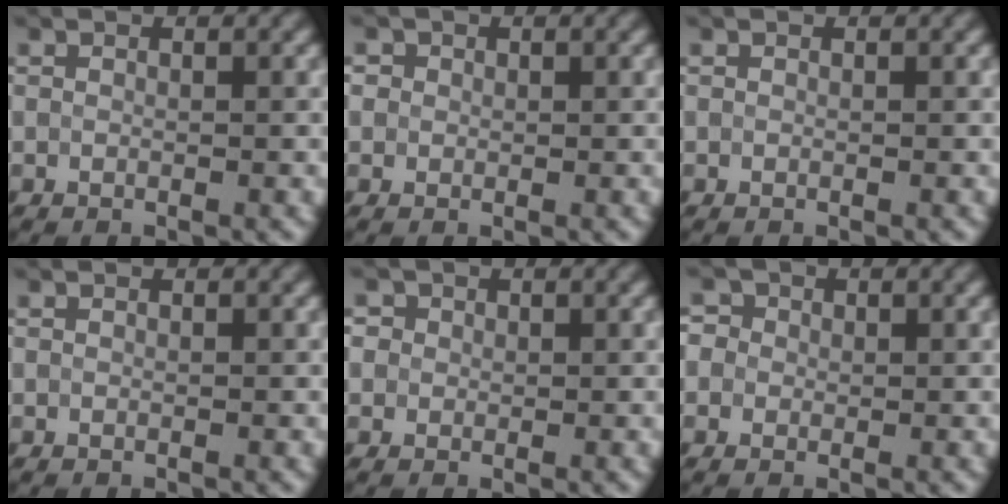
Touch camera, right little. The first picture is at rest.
{"total": 1.1, "force": [0.3, 1.0, 0.3], "torque": [0.003, -0.001, -0.001]}
{"total": 0.0}
{"total": 0.0}
{"total": 2.1, "force": [0.9, 1.8, 0.7], "torque": [-0.011, 0.006, 0.007]}
{"total": 3.0, "force": [1.2, 2.5, 1.2], "torque": [-0.005, 0.020, -0.006]}